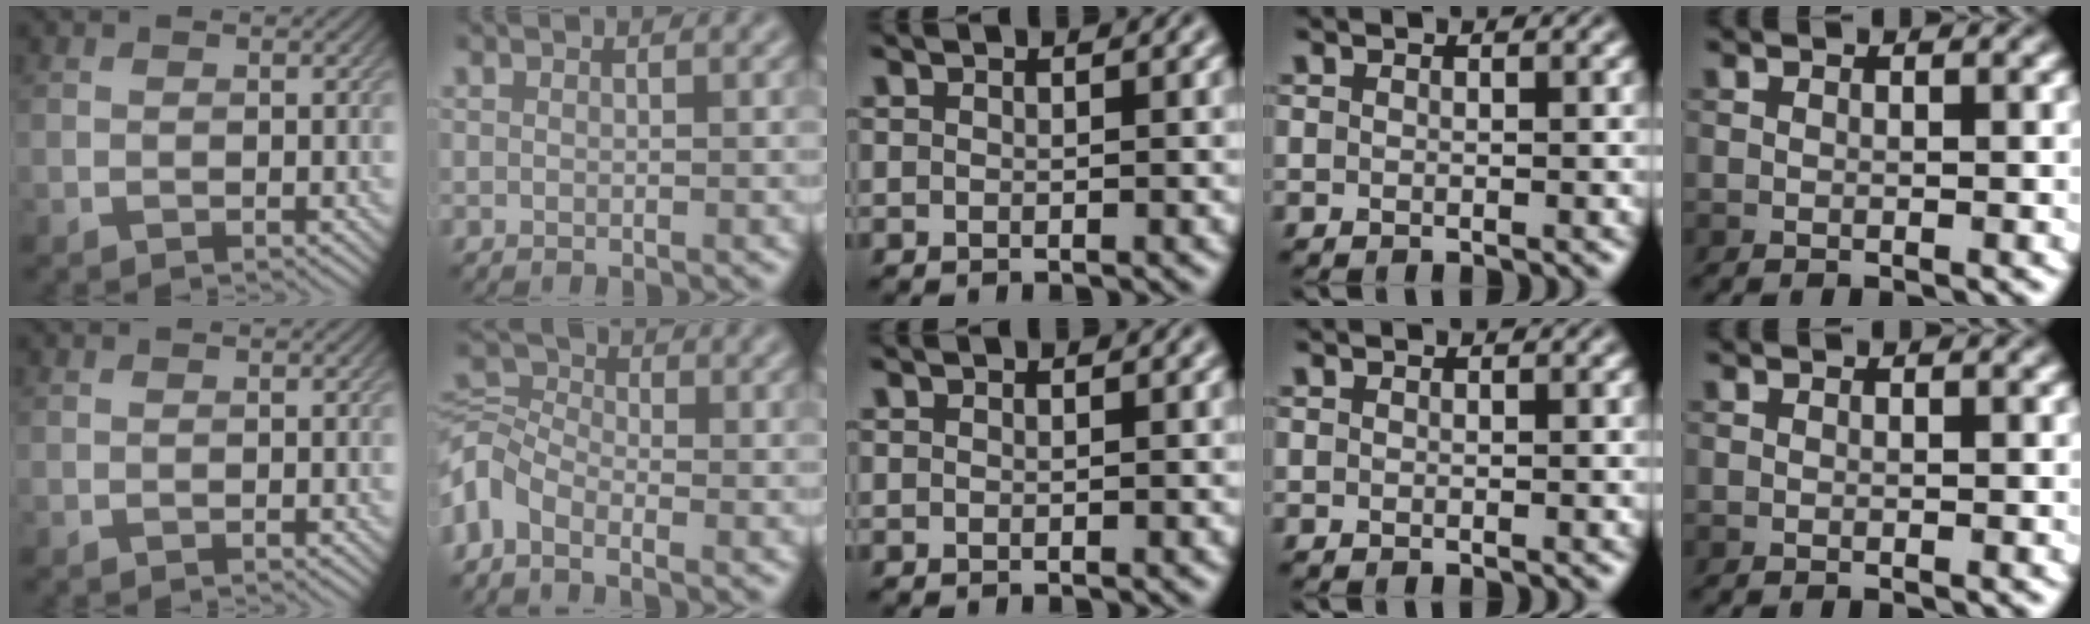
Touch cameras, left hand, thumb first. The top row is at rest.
{"index": {"total": 4.9, "force": [-2.5, 2.9, 3.0], "torque": [-0.067, 0.004, -0.072]}}